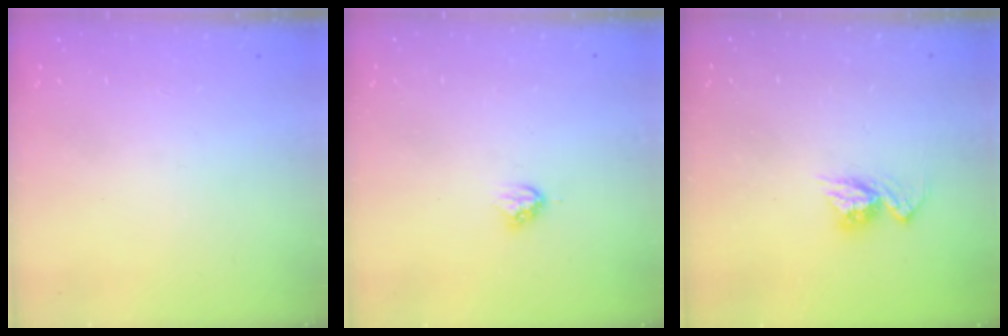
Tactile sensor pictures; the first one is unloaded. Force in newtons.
{"total": 3.8, "press": 3.8, "slide": 0.3}
{"total": 8.1, "press": 8.1, "slide": 0.8}